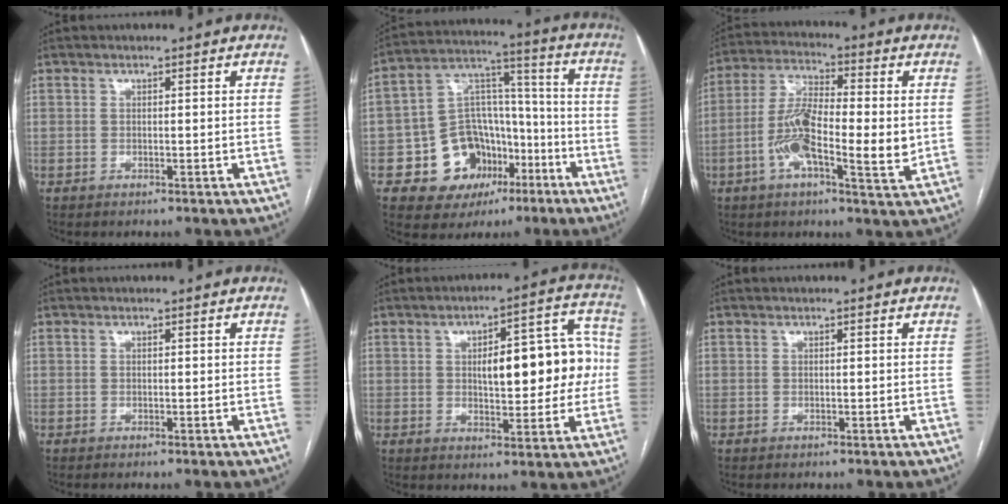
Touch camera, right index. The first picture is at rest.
{"total": 13.9, "force": [-6.1, 10.9, 6.3], "torque": [-0.095, 0.054, -0.085]}
{"total": 12.6, "force": [-1.7, 3.3, 12.0], "torque": [-0.229, 0.004, -0.037]}
{"total": 0.0}
{"total": 13.0, "force": [1.0, 4.7, 12.1], "torque": [-0.153, 0.036, 0.023]}
{"total": 0.0}